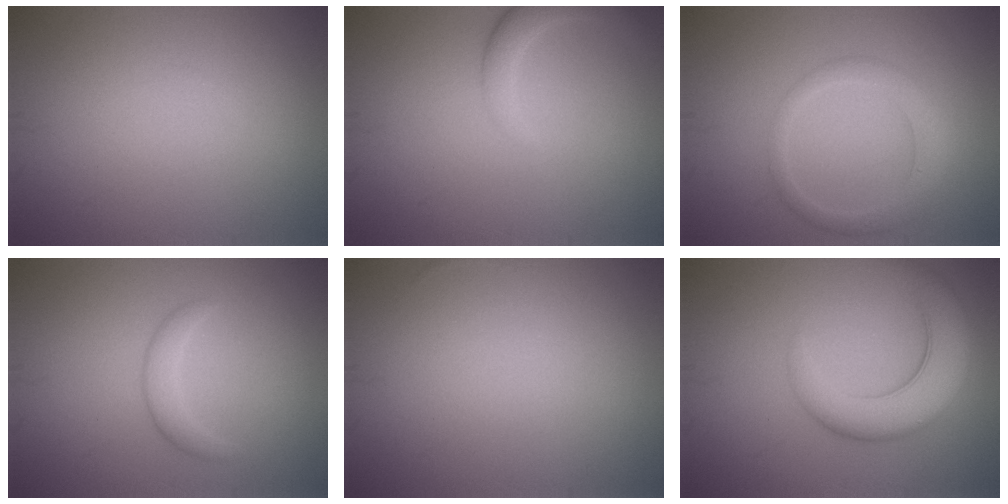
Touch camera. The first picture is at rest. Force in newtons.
{"total": 2.3, "press": 2.3, "slide": 0.3}
{"total": 2.7, "press": 2.7, "slide": 0.1}
{"total": 1.7, "press": 1.7, "slide": 0.2}
{"total": 0.0}
{"total": 6.0, "press": 6.0, "slide": 0.4}